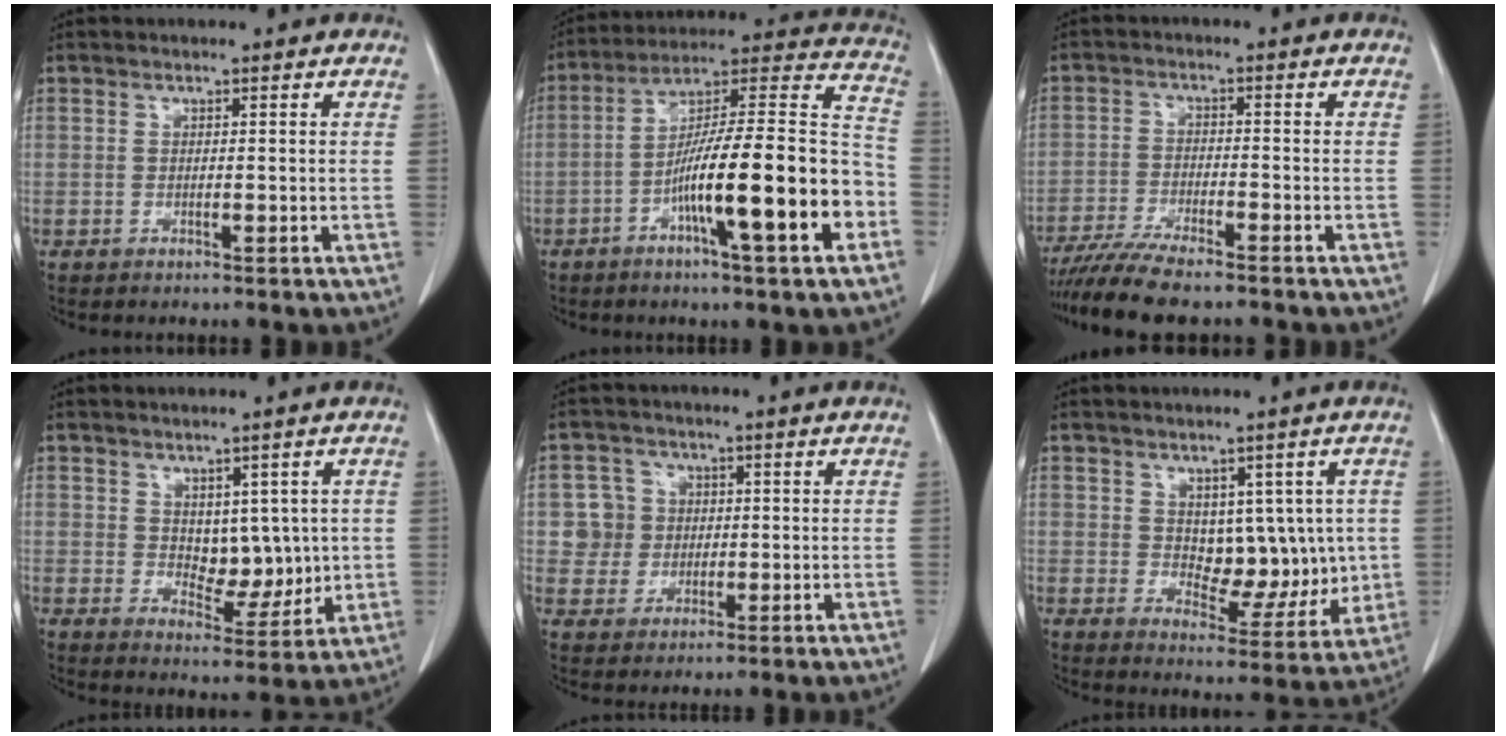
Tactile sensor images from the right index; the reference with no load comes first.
{"total": 20.3, "force": [-7.0, 1.6, 19.0], "torque": [-0.273, 0.010, -0.115]}
{"total": 8.7, "force": [-7.4, 0.7, 4.4], "torque": [-0.072, -0.020, -0.124]}
{"total": 6.6, "force": [1.0, 4.1, 5.1], "torque": [-0.062, -0.001, 0.031]}
{"total": 5.1, "force": [0.6, 5.0, 0.2], "torque": [0.006, 0.014, 0.014]}
{"total": 8.6, "force": [1.3, 5.4, 6.5], "torque": [-0.066, 0.007, 0.035]}